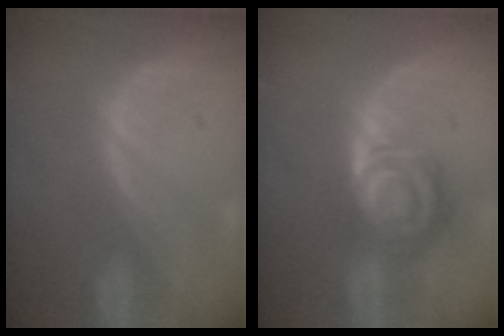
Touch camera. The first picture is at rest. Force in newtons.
{"total": 8.0, "press": 7.1, "slide": 3.7}